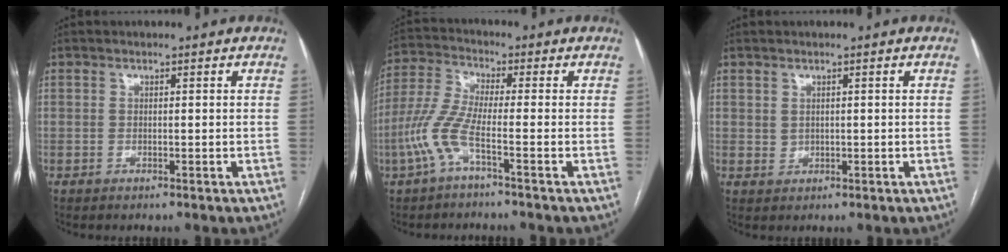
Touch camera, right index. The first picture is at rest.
{"total": 6.6, "force": [-2.9, 0.3, 5.9], "torque": [-0.143, 0.008, -0.067]}
{"total": 1.1, "force": [0.4, 1.0, 0.4], "torque": [-0.005, -0.002, 0.010]}